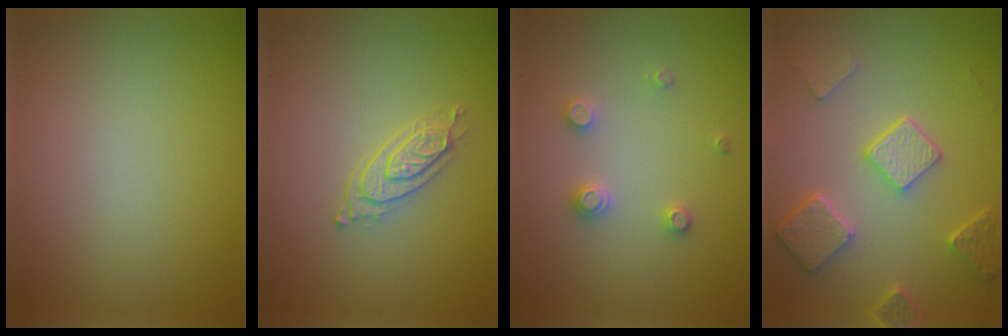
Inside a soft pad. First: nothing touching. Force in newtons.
{"total": 2.3, "press": 2.0, "slide": 1.1}
{"total": 1.8, "press": 1.7, "slide": 0.3}
{"total": 5.0, "press": 3.9, "slide": 3.1}